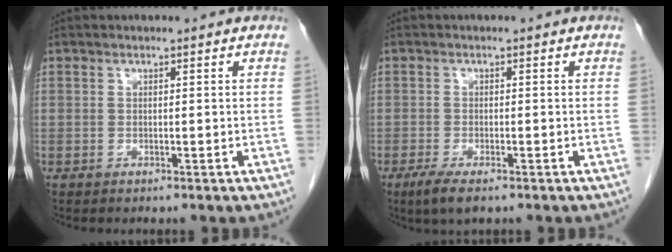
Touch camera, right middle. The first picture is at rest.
{"total": 3.8, "force": [-2.4, 0.9, 2.8], "torque": [-0.056, -0.009, -0.042]}